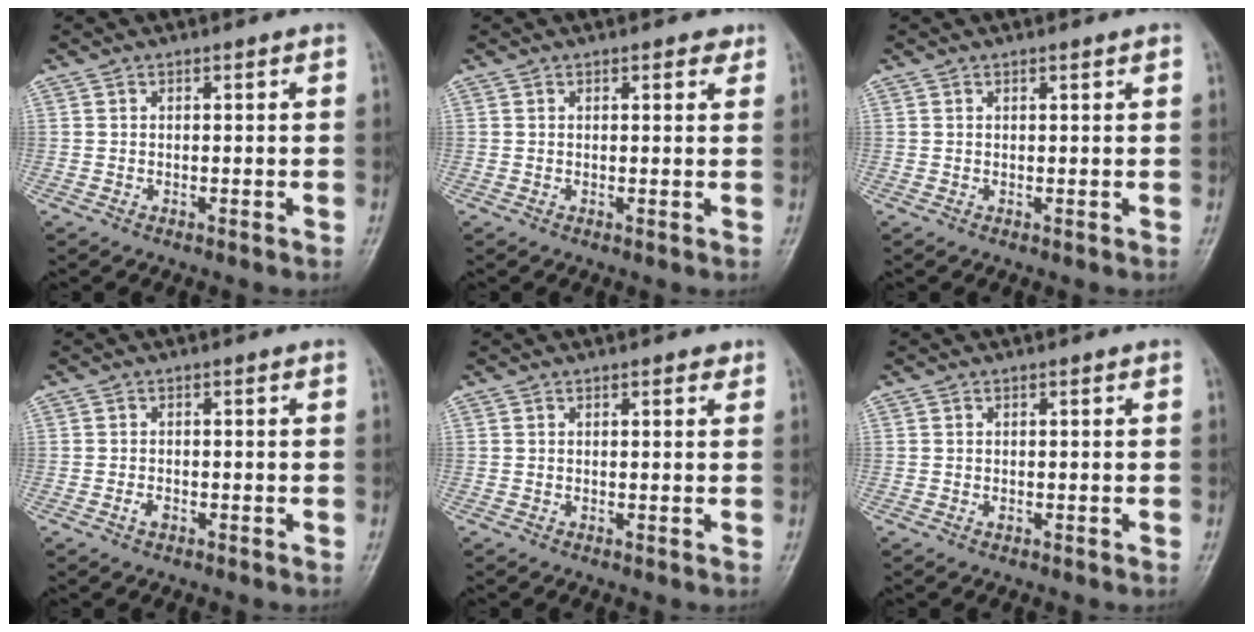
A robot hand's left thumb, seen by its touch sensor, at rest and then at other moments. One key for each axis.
{"total": 1.9, "fx": 1.2, "fy": 0.9, "fz": 1.1, "tx": -0.004, "ty": -0.004, "tz": 0.012}
{"total": 0.7, "fx": 0.5, "fy": 0.1, "fz": 0.5, "tx": -0.007, "ty": -0.001, "tz": 0.007}
{"total": 1.3, "fx": -0.6, "fy": 0.8, "fz": 0.8, "tx": -0.015, "ty": 0.002, "tz": -0.013}
{"total": 1.5, "fx": 0.9, "fy": 0.6, "fz": 0.9, "tx": -0.006, "ty": -0.003, "tz": 0.009}
{"total": 0.6, "fx": 0.0, "fy": 0.4, "fz": 0.5, "tx": -0.006, "ty": 0.000, "tz": 0.001}